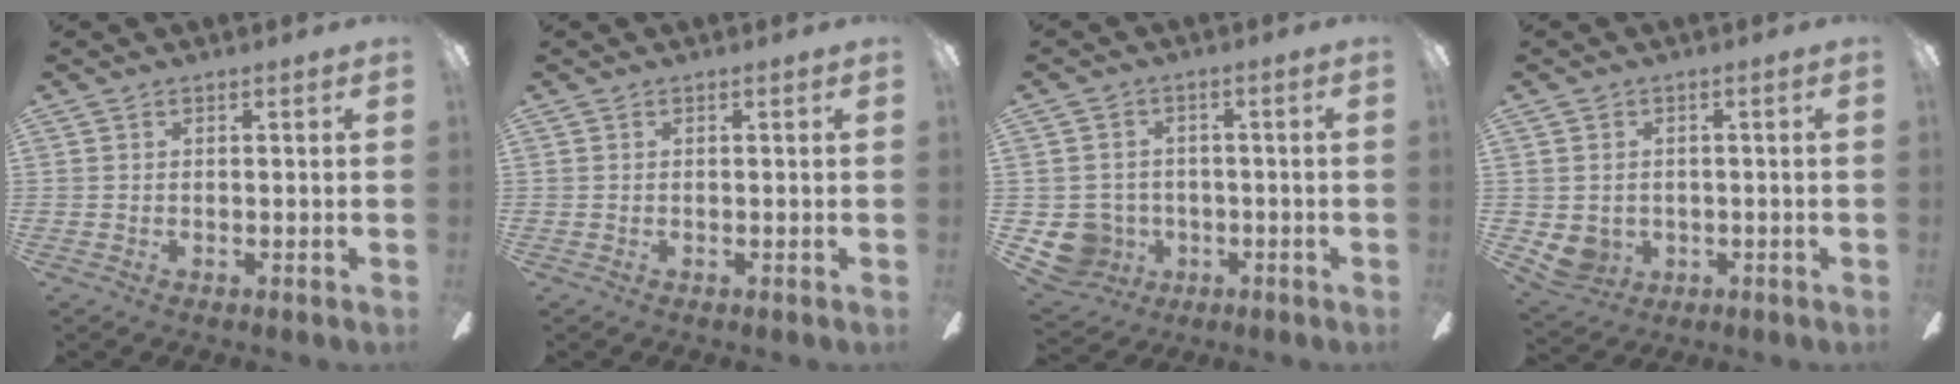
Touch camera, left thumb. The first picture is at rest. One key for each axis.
{"total": 0.0}
{"total": 7.8, "fx": -2.1, "fy": 7.4, "fz": 1.4, "tx": -0.060, "ty": 0.012, "tz": -0.036}
{"total": 5.1, "fx": -0.6, "fy": 4.9, "fz": 1.2, "tx": -0.043, "ty": 0.000, "tz": -0.012}